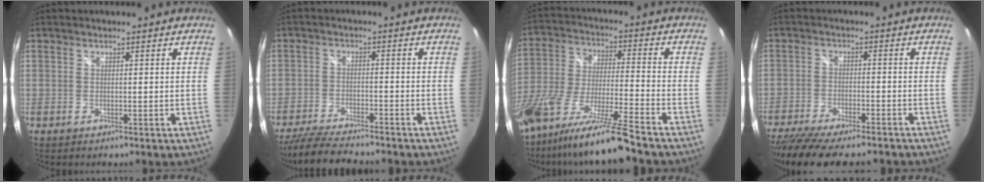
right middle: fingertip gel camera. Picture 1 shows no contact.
{"total": 11.5, "force": [-10.2, 1.8, 5.1], "torque": [-0.127, -0.022, -0.174]}
{"total": 19.6, "force": [-15.7, -0.3, 11.7], "torque": [-0.224, -0.052, -0.283]}
{"total": 17.3, "force": [-14.5, 3.8, 8.6], "torque": [-0.174, -0.043, -0.224]}